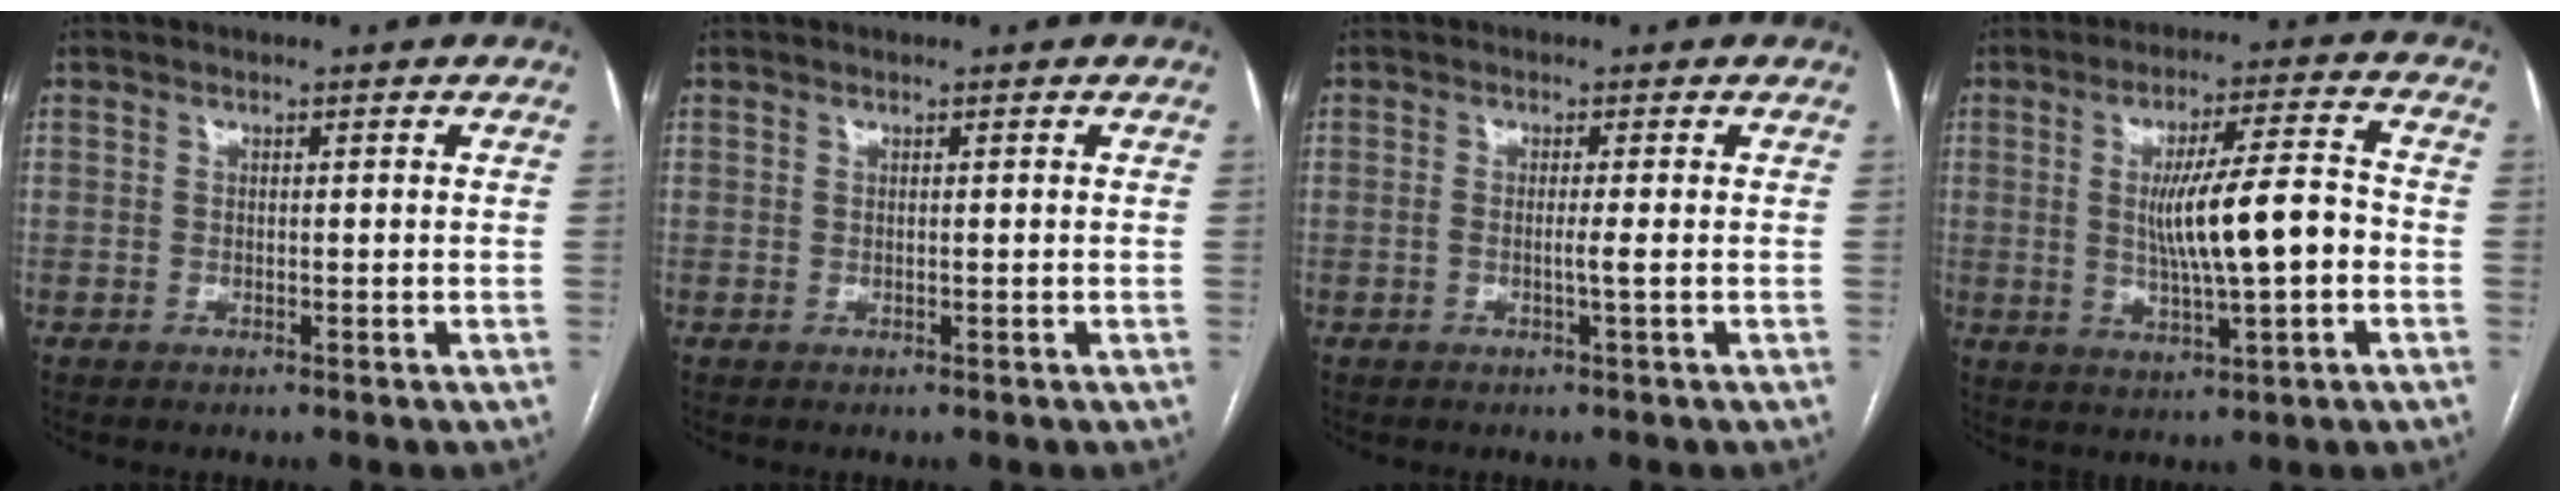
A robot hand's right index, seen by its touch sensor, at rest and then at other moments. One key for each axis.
{"total": 0.0}
{"total": 1.4, "fx": -0.4, "fy": -0.4, "fz": 1.3, "tx": -0.024, "ty": 0.000, "tz": -0.009}
{"total": 10.7, "fx": -0.7, "fy": 1.2, "fz": 10.6, "tx": -0.180, "ty": 0.008, "tz": -0.011}